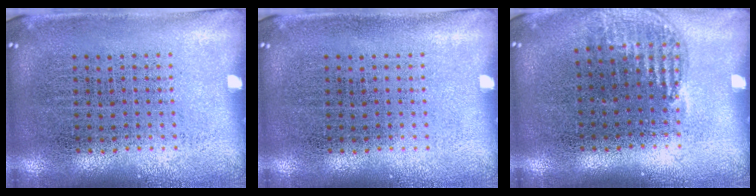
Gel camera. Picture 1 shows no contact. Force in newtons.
{"total": 0.0}
{"total": 1.0, "press": 0.9, "slide": 0.5}